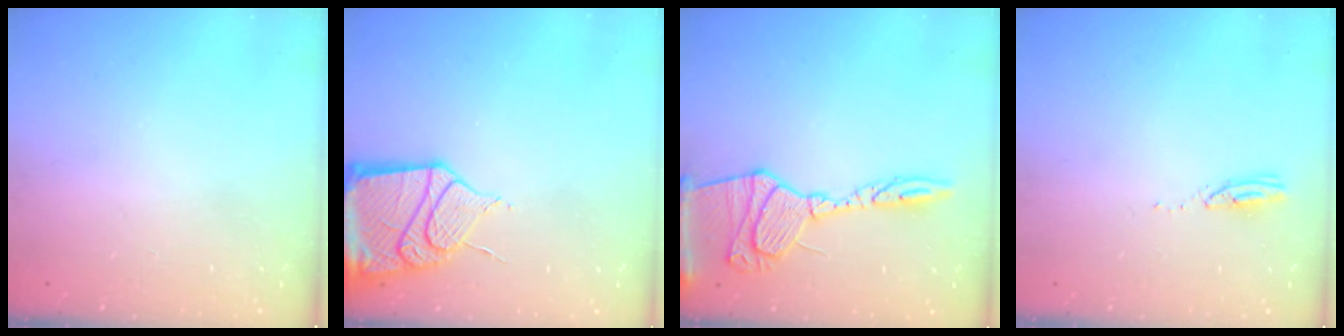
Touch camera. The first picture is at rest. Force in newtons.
{"total": 17.5, "press": 17.4, "slide": 1.8}
{"total": 18.1, "press": 18.0, "slide": 1.6}
{"total": 2.8, "press": 2.8, "slide": 0.4}